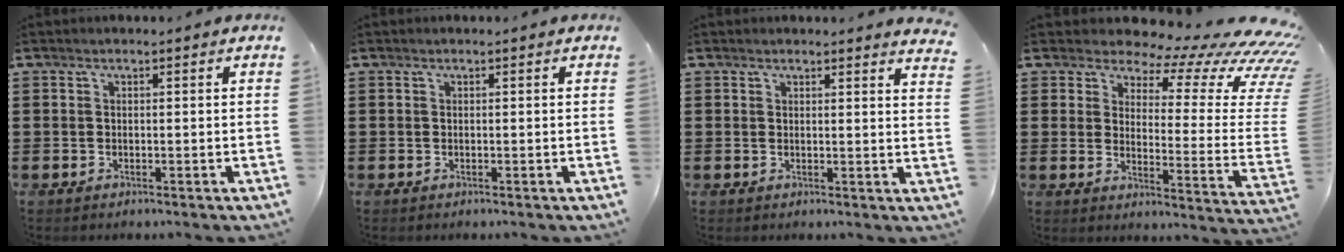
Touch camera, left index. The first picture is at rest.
{"total": 0.0}
{"total": 1.7, "force": [1.7, 0.0, 0.4], "torque": [-0.005, -0.005, 0.032]}
{"total": 9.0, "force": [7.0, 2.5, 5.1], "torque": [-0.089, -0.066, 0.115]}